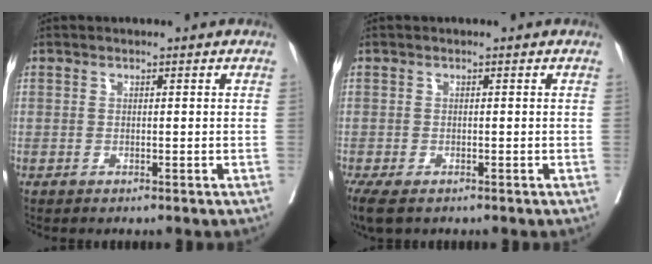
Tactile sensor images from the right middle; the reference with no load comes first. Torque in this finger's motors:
{"motor_torque": [0.64, -0.58, 0.14, 0.05]}